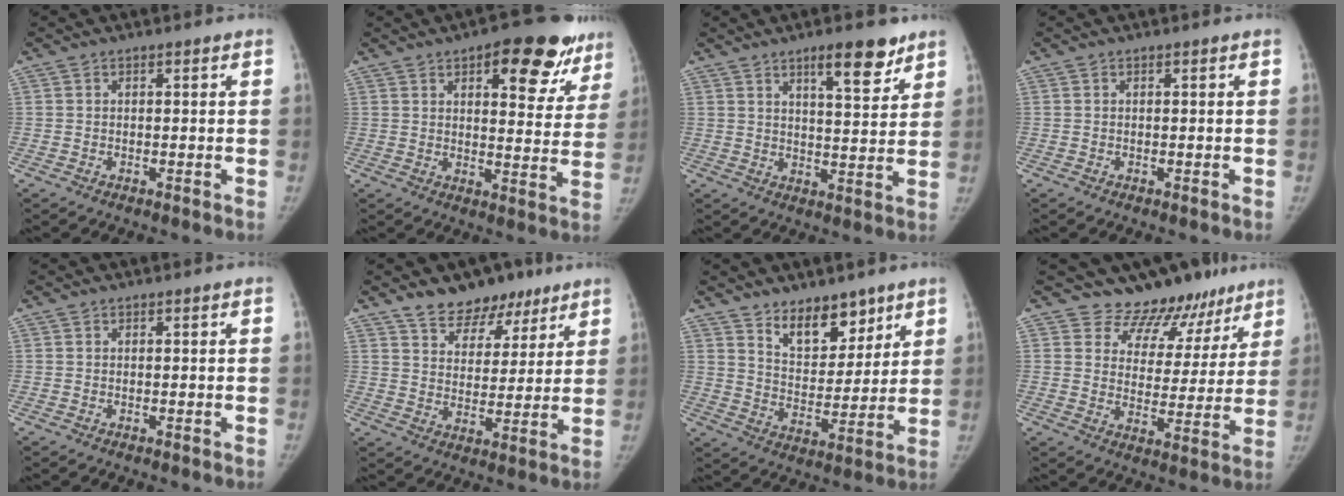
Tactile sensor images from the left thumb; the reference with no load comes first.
{"total": 17.7, "force": [10.2, 7.4, 12.4], "torque": [-0.096, -0.036, 0.130]}
{"total": 9.3, "force": [6.2, 2.6, 6.4], "torque": [-0.074, -0.040, 0.094]}
{"total": 0.0}
{"total": 0.0}
{"total": 11.3, "force": [8.2, 6.8, 3.8], "torque": [-0.007, -0.042, 0.131]}
{"total": 11.0, "force": [7.8, 5.7, 5.2], "torque": [-0.044, -0.060, 0.137]}
{"total": 12.5, "force": [10.7, 6.4, 1.2], "torque": [0.042, -0.082, 0.134]}